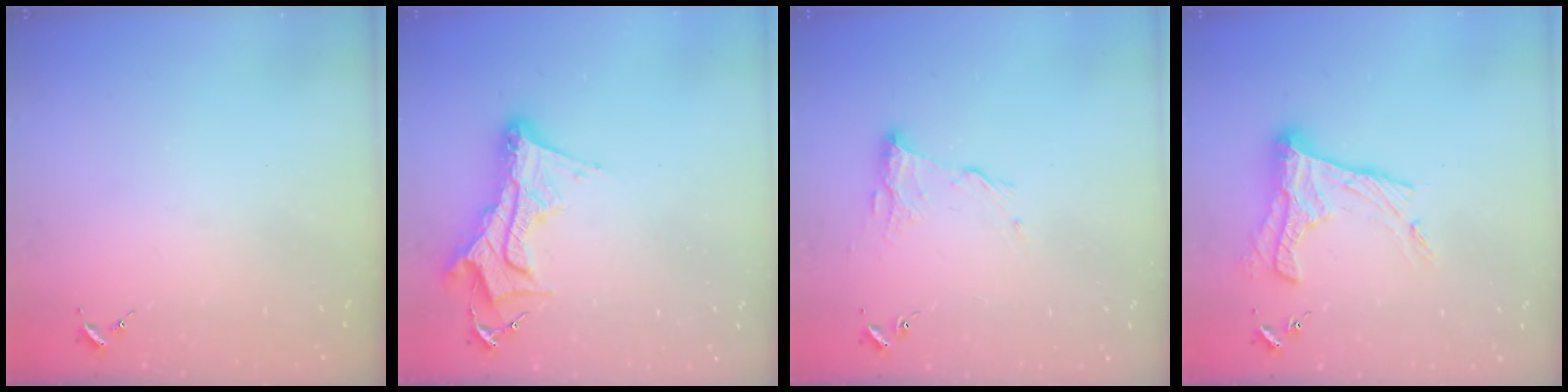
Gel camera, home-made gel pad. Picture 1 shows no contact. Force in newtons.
{"total": 12.7, "press": 12.7, "slide": 1.2}
{"total": 10.0, "press": 10.0, "slide": 0.3}
{"total": 14.5, "press": 14.5, "slide": 0.7}